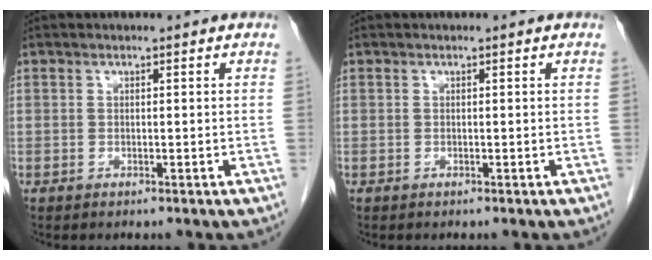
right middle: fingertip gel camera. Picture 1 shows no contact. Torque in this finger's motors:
{"motor_torque": [0.18, 0.24, 0.10, 0.01]}